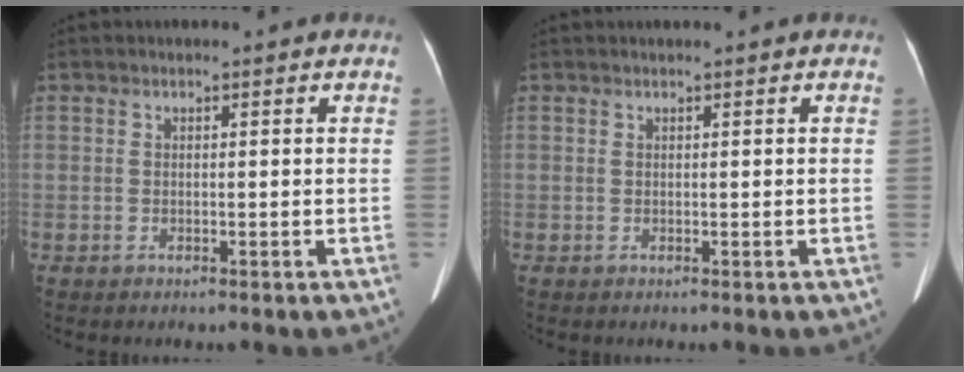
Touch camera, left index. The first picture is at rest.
{"total": 0.5, "force": [0.4, -0.1, 0.2], "torque": [-0.001, 0.009, 0.013]}